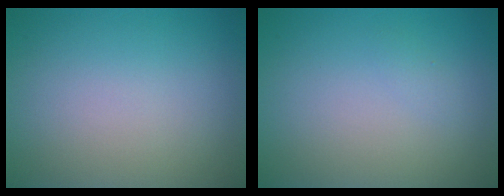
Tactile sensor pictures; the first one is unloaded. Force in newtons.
{"total": 0.5, "press": 0.5, "slide": 0.0}